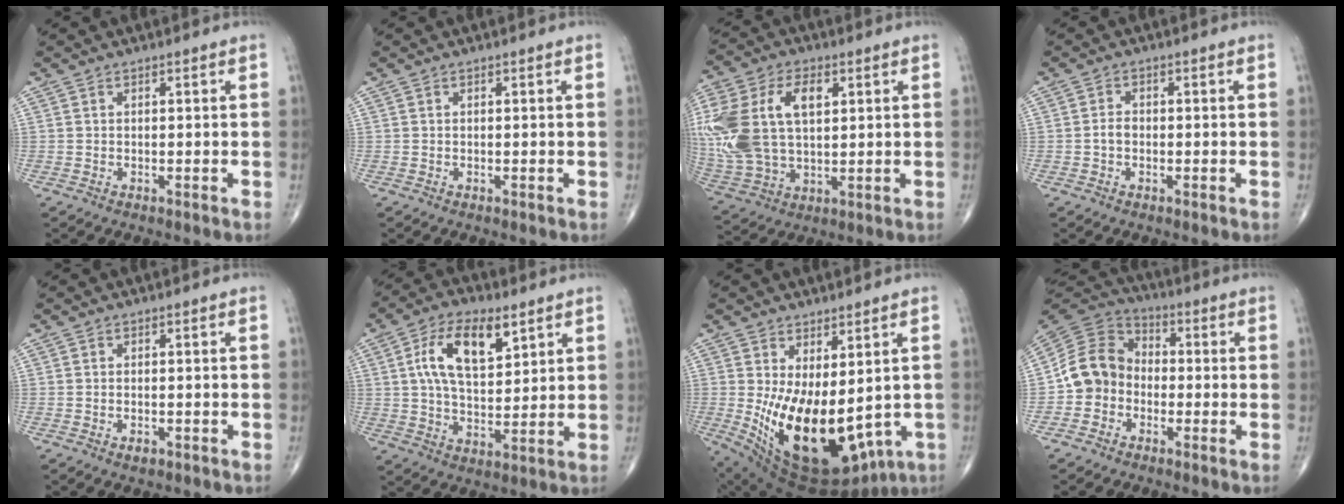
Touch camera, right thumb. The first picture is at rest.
{"total": 0.0}
{"total": 21.3, "force": [4.3, 12.9, 16.4], "torque": [-0.373, 0.009, 0.086]}
{"total": 1.9, "force": [-0.5, 1.4, 1.3], "torque": [-0.019, 0.007, -0.012]}
{"total": 1.4, "force": [-0.8, 0.8, 0.9], "torque": [-0.017, 0.004, -0.010]}
{"total": 13.1, "force": [5.0, 6.6, 10.2], "torque": [-0.168, -0.009, 0.091]}
{"total": 19.6, "force": [-2.0, 10.1, 16.7], "torque": [-0.267, -0.028, 0.006]}
{"total": 10.3, "force": [-2.4, 8.9, 4.7], "torque": [-0.071, 0.041, -0.060]}